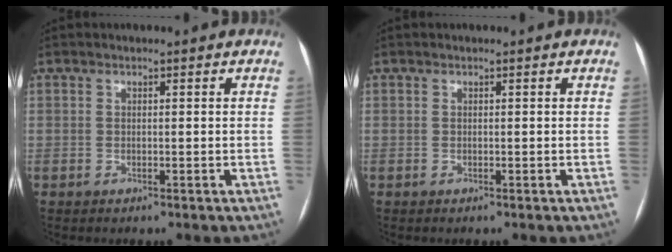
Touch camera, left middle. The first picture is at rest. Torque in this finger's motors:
{"motor_torque": [0.00, 0.00, 0.00, 0.00]}